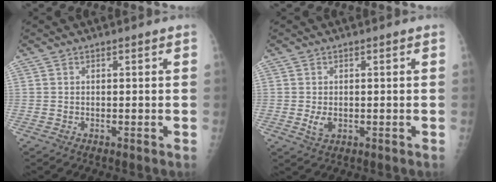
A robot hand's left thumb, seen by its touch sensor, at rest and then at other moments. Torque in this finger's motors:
{"motor_torque": [-0.08, 0.07, 0.07, 0.03, 0.01]}